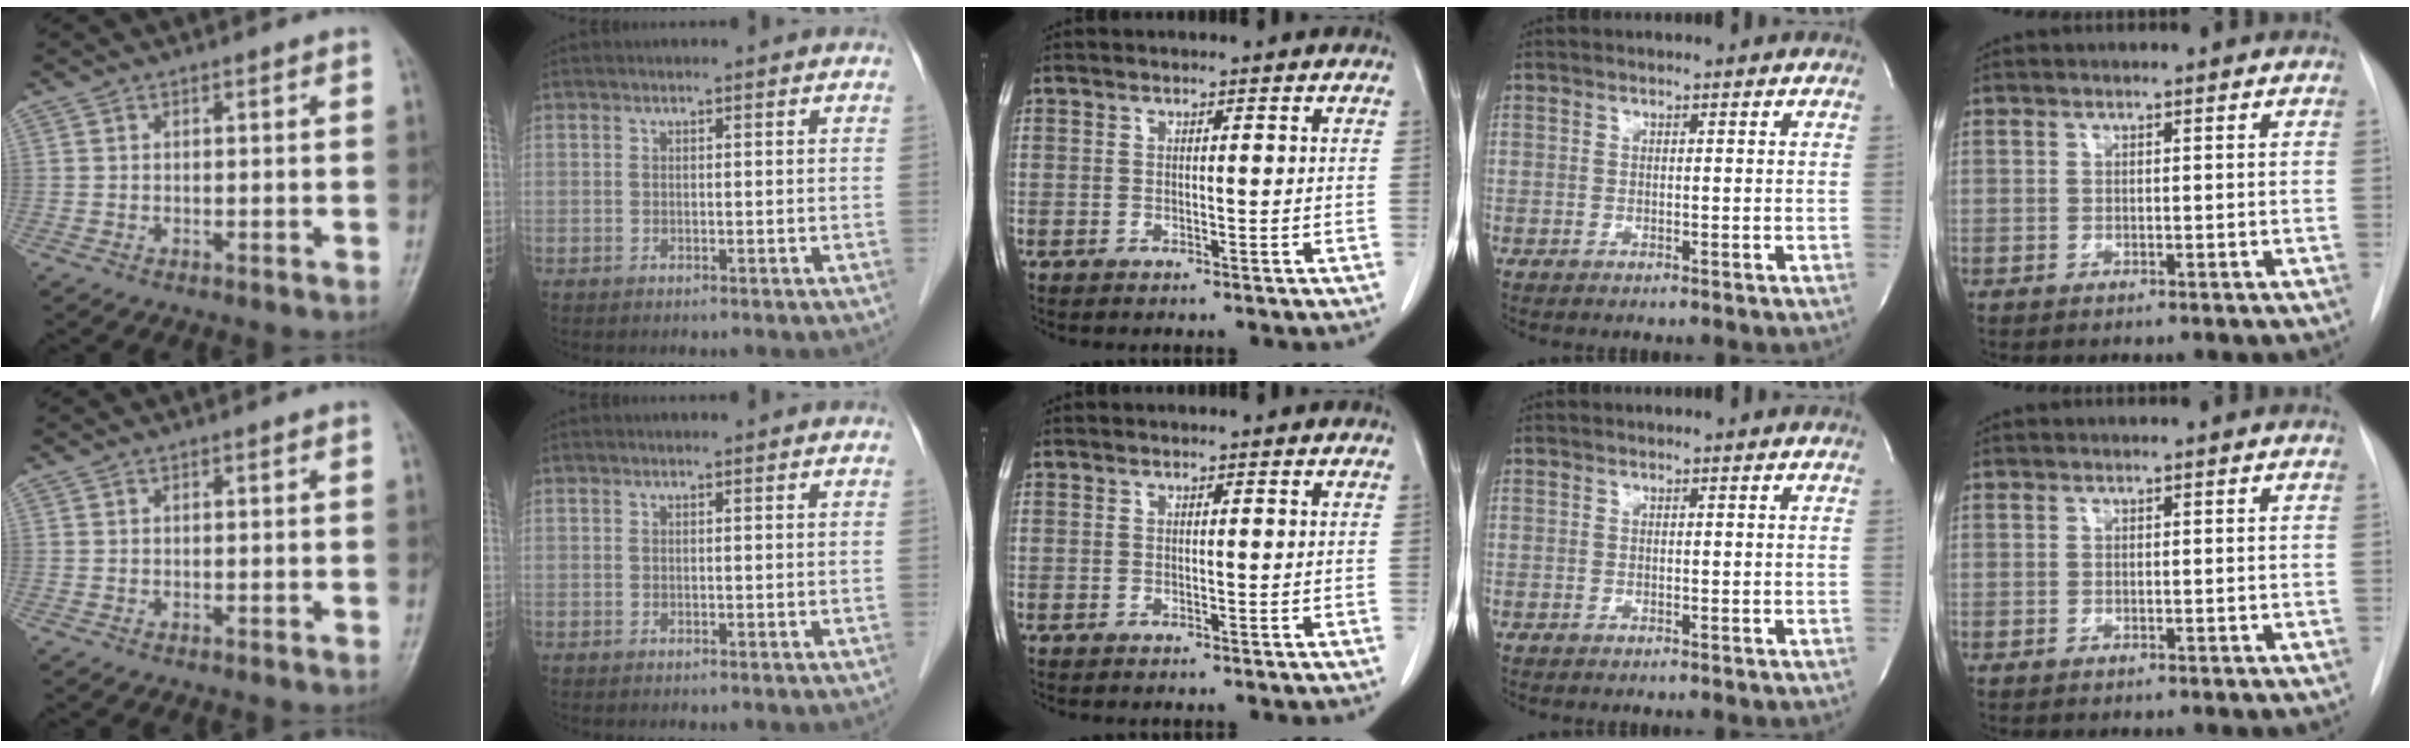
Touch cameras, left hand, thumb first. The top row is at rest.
{}